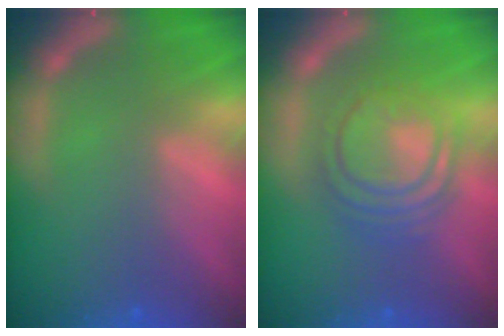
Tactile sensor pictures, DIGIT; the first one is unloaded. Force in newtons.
{"total": 7.1}